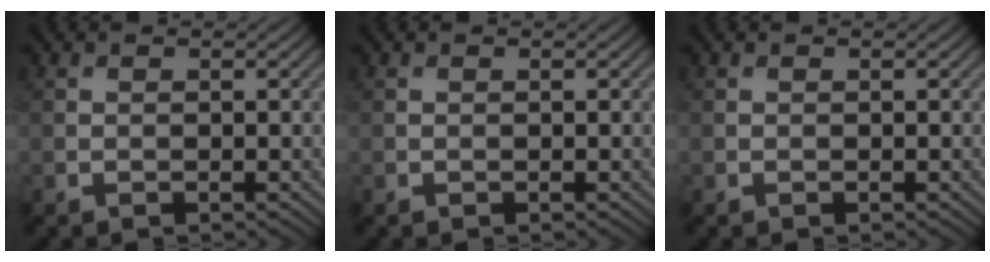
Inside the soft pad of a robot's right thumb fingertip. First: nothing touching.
{"total": 0.0}
{"total": 0.0}